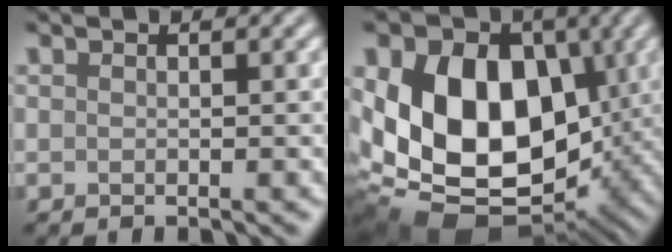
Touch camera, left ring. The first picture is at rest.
{"total": 16.2, "force": [0.5, 11.5, 11.3], "torque": [-0.184, -0.012, 0.005]}